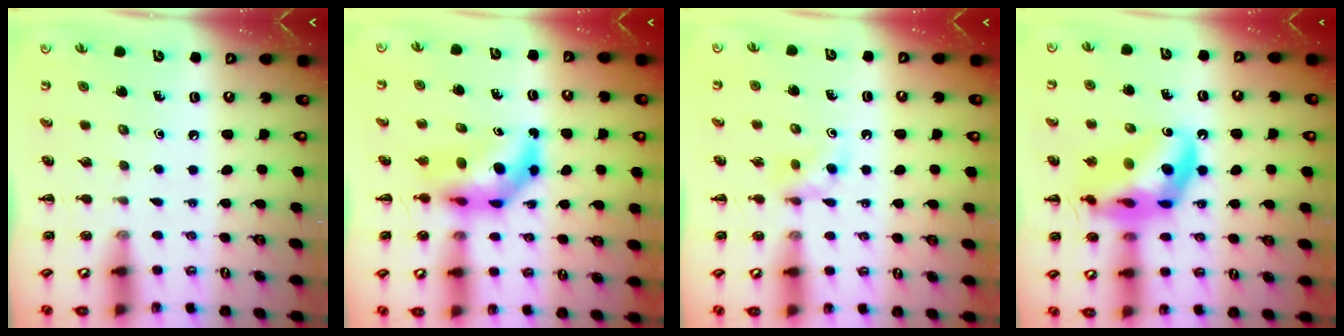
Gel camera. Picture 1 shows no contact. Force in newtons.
{"total": 7.1, "press": 6.8, "slide": 2.0}
{"total": 4.0, "press": 3.8, "slide": 1.4}
{"total": 17.4, "press": 16.9, "slide": 4.1}